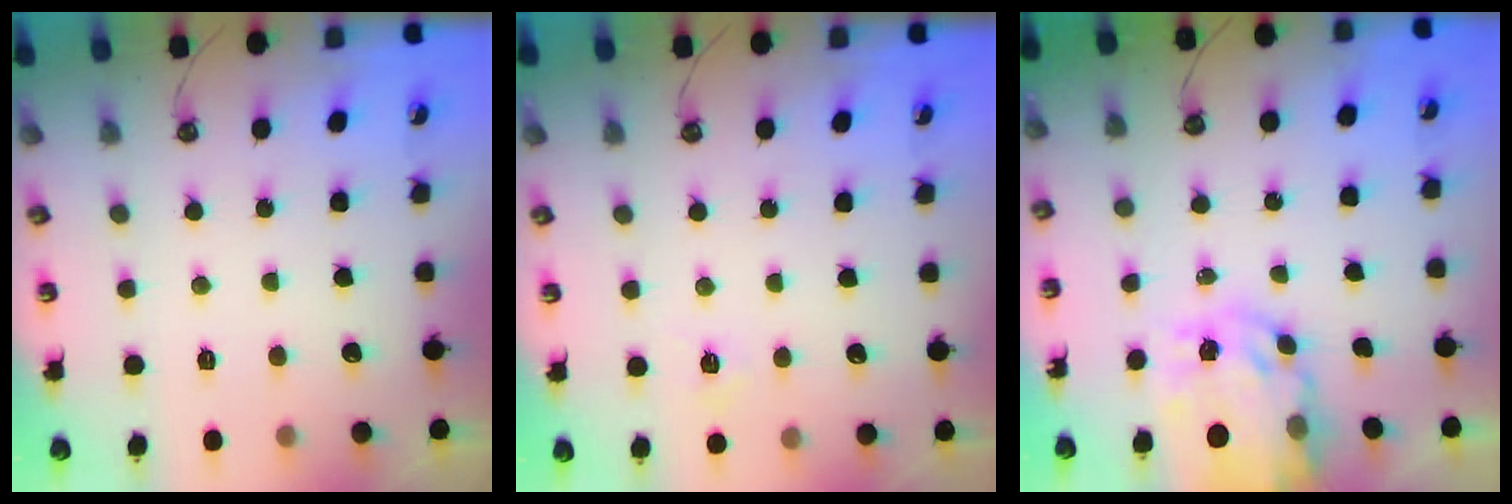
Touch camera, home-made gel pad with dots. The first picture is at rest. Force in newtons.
{"total": 5.1, "press": 5.1, "slide": 0.4}
{"total": 10.3, "press": 10.2, "slide": 0.8}